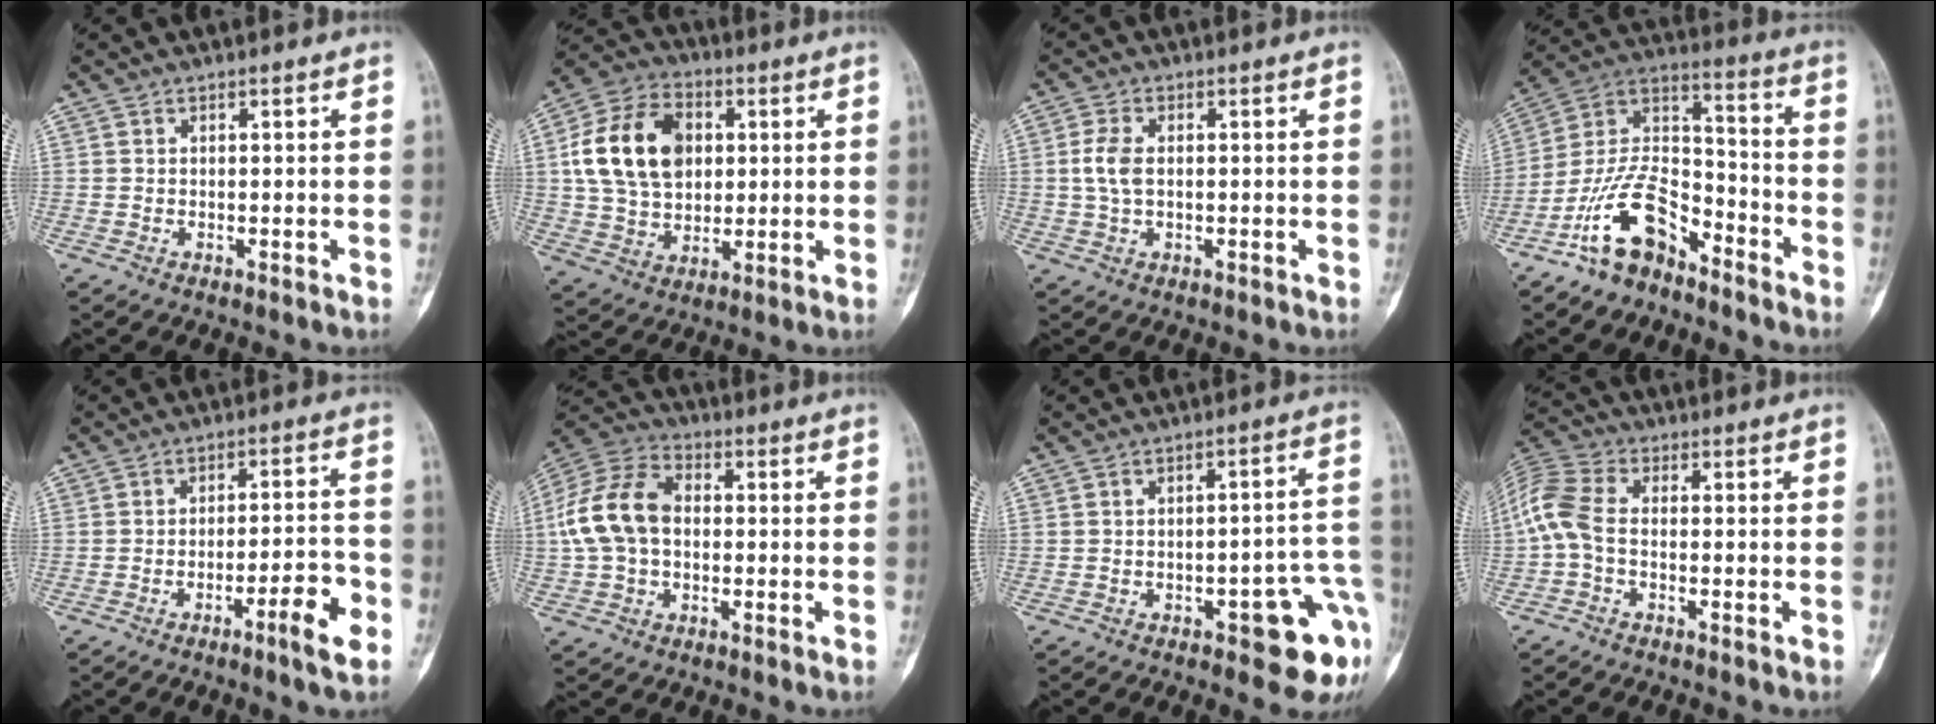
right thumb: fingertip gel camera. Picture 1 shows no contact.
{"total": 17.2, "force": [3.0, 12.2, 11.7], "torque": [-0.192, 0.009, 0.053]}
{"total": 4.6, "force": [0.2, 2.7, 3.7], "torque": [-0.085, 0.007, 0.002]}
{"total": 14.5, "force": [-9.6, 6.9, 8.4], "torque": [-0.149, 0.087, -0.189]}
{"total": 8.3, "force": [-4.2, 1.0, 7.1], "torque": [-0.107, 0.029, -0.060]}
{"total": 13.4, "force": [0.1, 9.3, 9.7], "torque": [-0.194, 0.035, -0.006]}
{"total": 11.7, "force": [-5.1, 3.6, 9.9], "torque": [-0.087, 0.035, -0.056]}
{"total": 7.4, "force": [-1.2, 4.1, 6.1], "torque": [-0.143, 0.020, -0.039]}